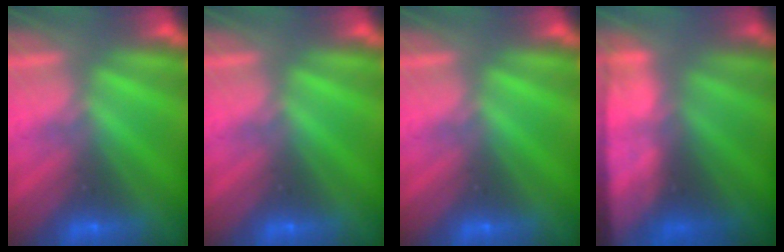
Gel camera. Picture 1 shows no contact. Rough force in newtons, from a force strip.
{"total": 0.0}
{"total": 0.0}
{"total": 9.4}